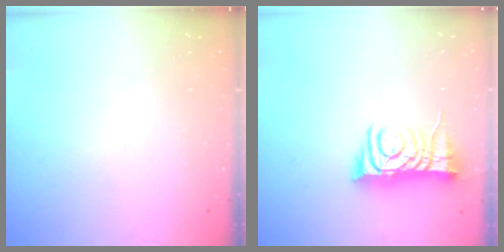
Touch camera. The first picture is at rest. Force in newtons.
{"total": 9.1, "press": 9.1, "slide": 1.2}